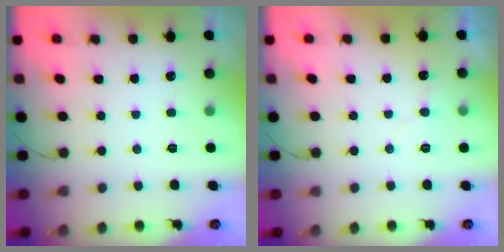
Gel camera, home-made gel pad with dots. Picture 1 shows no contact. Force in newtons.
{"total": 4.7, "press": 4.7, "slide": 0.4}